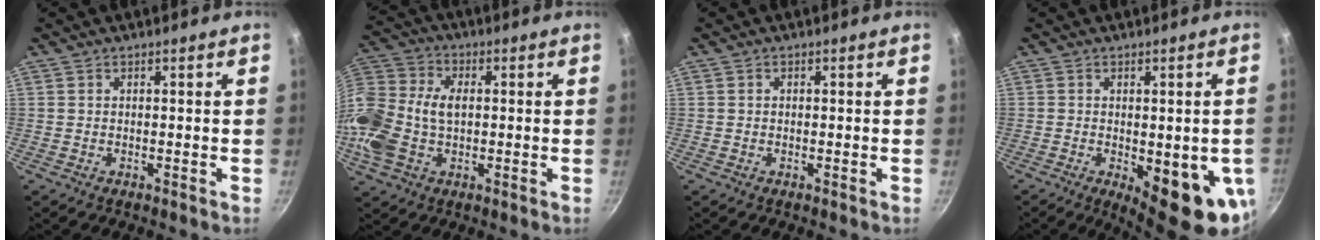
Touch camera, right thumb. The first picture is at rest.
{"total": 16.2, "force": [-0.6, 11.2, 11.7], "torque": [-0.250, 0.034, -0.021]}
{"total": 0.6, "force": [0.1, 0.5, 0.3], "torque": [-0.004, 0.005, 0.002]}
{"total": 13.6, "force": [-3.3, 4.9, 12.3], "torque": [-0.129, -0.014, -0.031]}